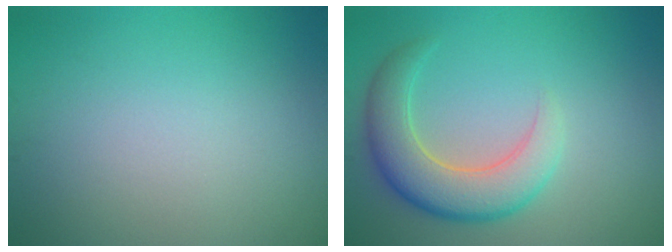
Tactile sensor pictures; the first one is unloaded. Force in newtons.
{"total": 5.5, "press": 5.5, "slide": 0.5}